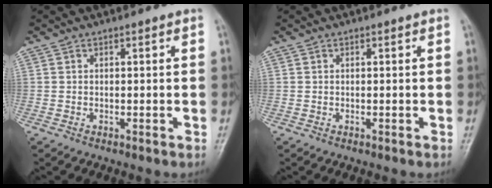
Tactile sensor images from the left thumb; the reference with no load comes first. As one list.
[{"total": 0.0}]